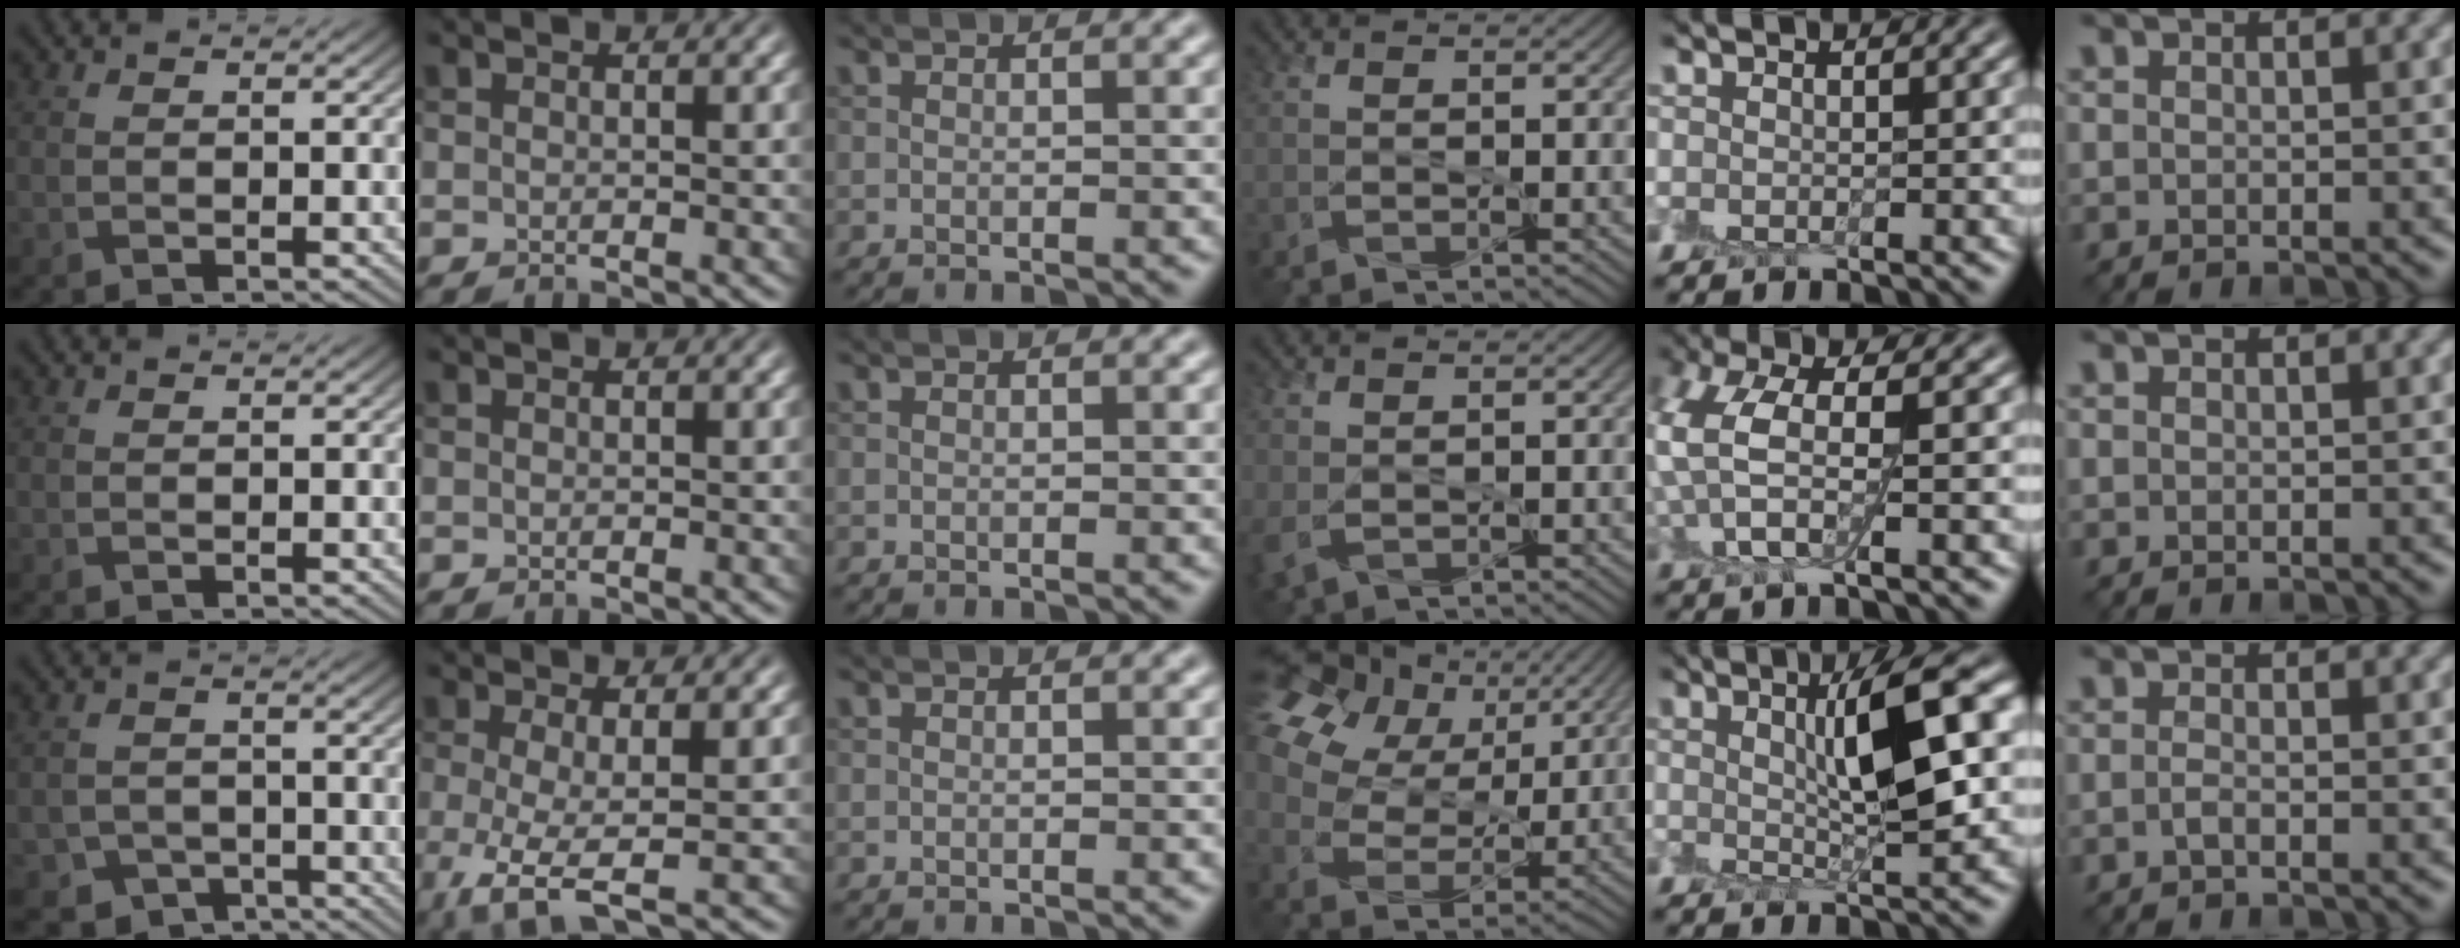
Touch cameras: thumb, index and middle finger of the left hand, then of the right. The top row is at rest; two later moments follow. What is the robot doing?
{"motion": "peel", "object": "envelope seal"}